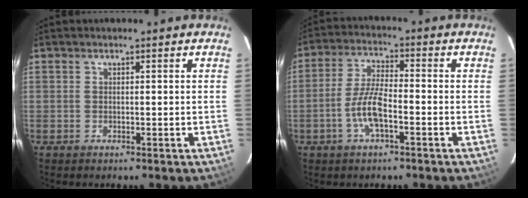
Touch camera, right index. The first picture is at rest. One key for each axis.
{"total": 7.3, "fx": -3.1, "fy": 1.9, "fz": 6.3, "tx": -0.135, "ty": 0.004, "tz": -0.059}